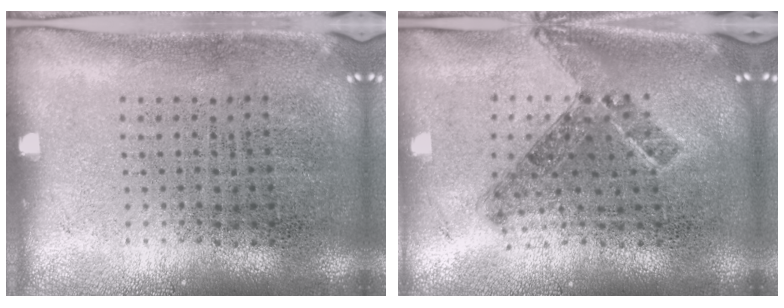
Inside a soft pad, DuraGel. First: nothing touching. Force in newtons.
{"total": 0.9, "press": 0.8, "slide": 0.4}